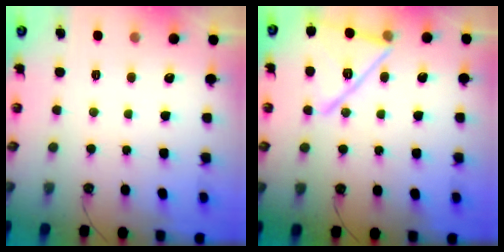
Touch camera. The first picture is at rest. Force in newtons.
{"total": 17.6, "press": 15.8, "slide": 7.7}